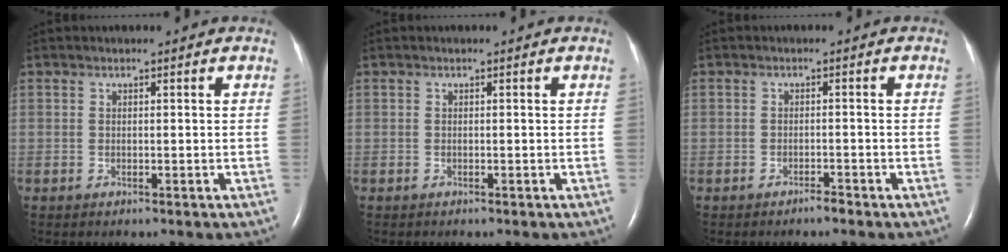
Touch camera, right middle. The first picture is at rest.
{"total": 0.0}
{"total": 1.1, "force": [-1.1, 0.1, 0.4], "torque": [-0.009, -0.002, -0.016]}